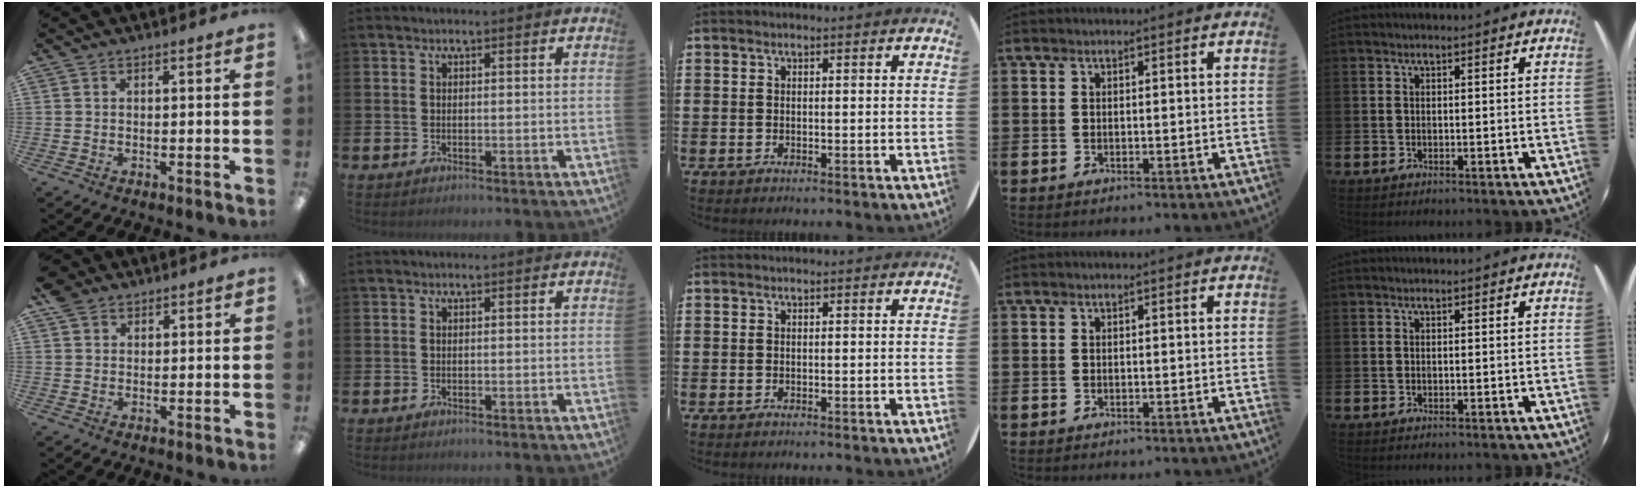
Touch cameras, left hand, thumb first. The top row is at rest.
{"thumb": {"total": 4.1, "force": [2.8, 2.8, 1.0], "torque": [-0.030, 0.002, 0.057]}}